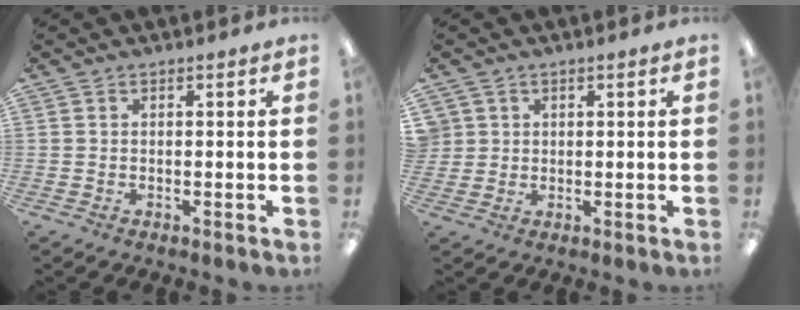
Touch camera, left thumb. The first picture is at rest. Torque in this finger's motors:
{"motor_torque": [-0.24, -0.24, 0.32, -0.09, 0.00]}